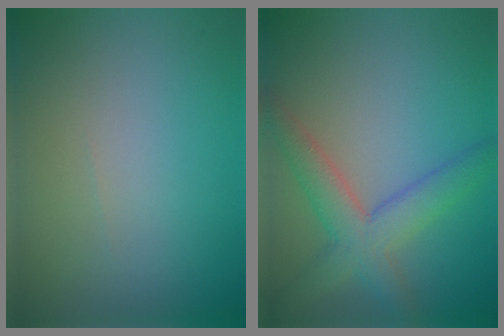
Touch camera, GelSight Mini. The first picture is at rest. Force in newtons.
{"total": 4.7, "press": 4.7, "slide": 0.3}